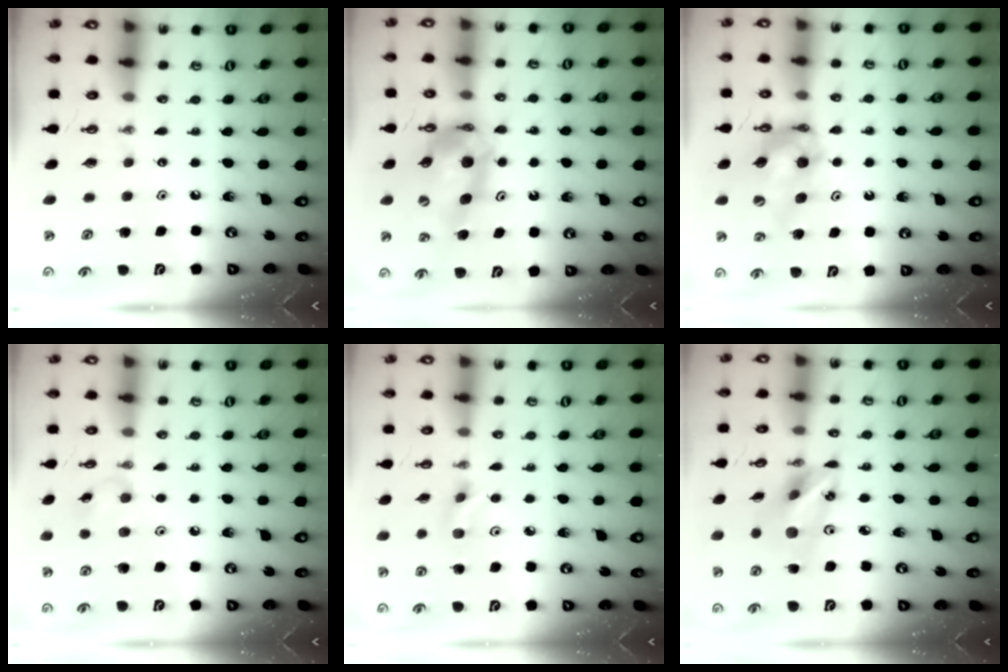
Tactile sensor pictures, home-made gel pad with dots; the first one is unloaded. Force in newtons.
{"total": 12.5, "press": 12.4, "slide": 1.3}
{"total": 11.6, "press": 11.5, "slide": 1.4}
{"total": 5.3, "press": 5.1, "slide": 1.1}
{"total": 4.6, "press": 4.5, "slide": 0.8}
{"total": 14.8, "press": 14.5, "slide": 3.1}